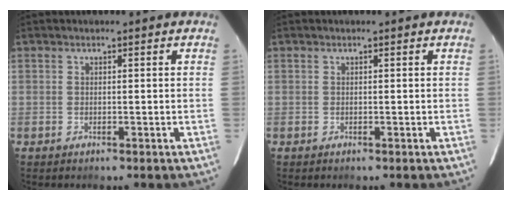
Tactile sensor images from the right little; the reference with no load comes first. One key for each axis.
{"total": 0.0}